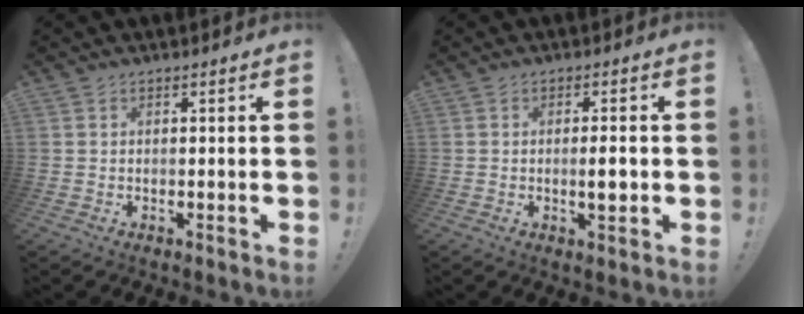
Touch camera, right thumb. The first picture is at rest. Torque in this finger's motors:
{"motor_torque": [1.04, 0.86, 0.58, -0.09, 0.09]}